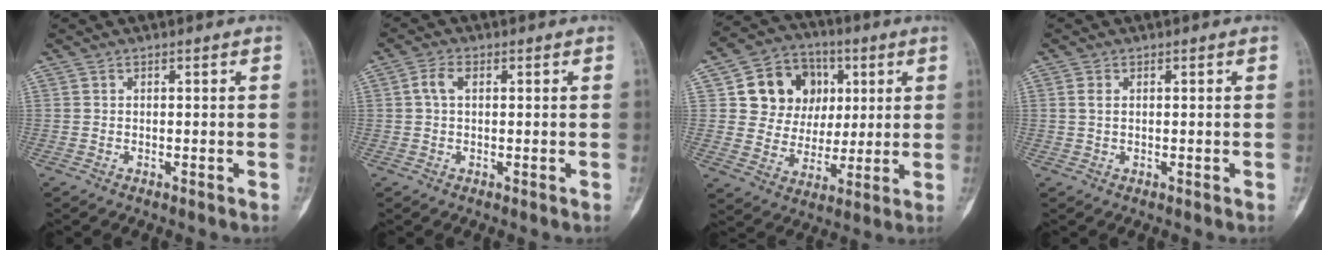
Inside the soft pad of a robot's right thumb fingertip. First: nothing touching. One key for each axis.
{"total": 2.9, "fx": 0.6, "fy": 1.7, "fz": 2.2, "tx": -0.051, "ty": 0.008, "tz": 0.010}
{"total": 14.6, "fx": 4.1, "fy": 12.5, "fz": 6.4, "tx": -0.058, "ty": 0.001, "tz": 0.075}
{"total": 1.7, "fx": 0.4, "fy": 1.0, "fz": 1.3, "tx": -0.031, "ty": 0.002, "tz": 0.011}